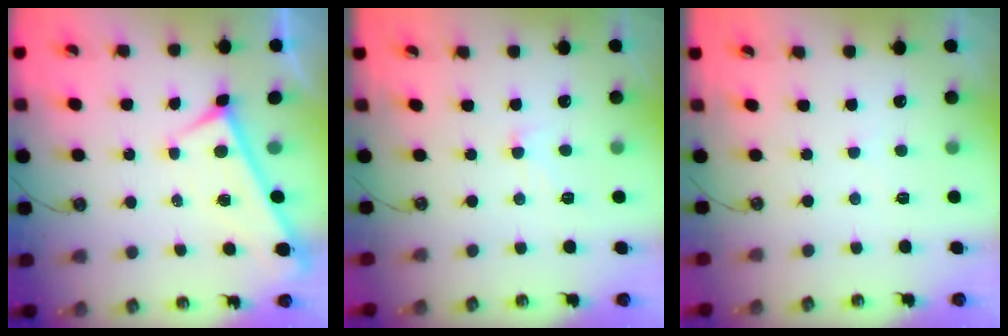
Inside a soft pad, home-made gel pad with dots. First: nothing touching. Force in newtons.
{"total": 1.8, "press": 1.7, "slide": 0.3}
{"total": 1.5, "press": 1.4, "slide": 0.3}